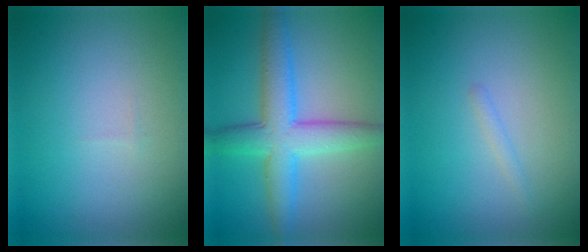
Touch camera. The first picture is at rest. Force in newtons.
{"total": 5.9, "press": 5.9, "slide": 0.3}
{"total": 0.6, "press": 0.6, "slide": 0.0}